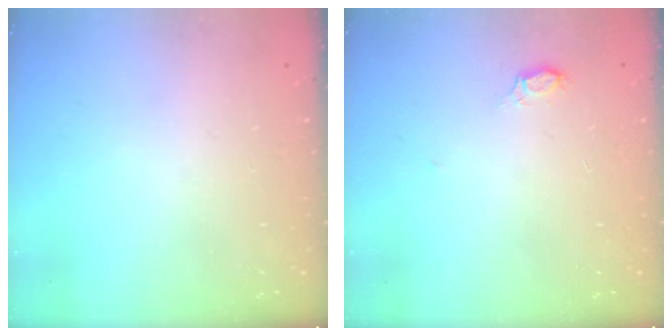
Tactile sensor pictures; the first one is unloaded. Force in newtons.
{"total": 2.6, "press": 2.6, "slide": 0.2}